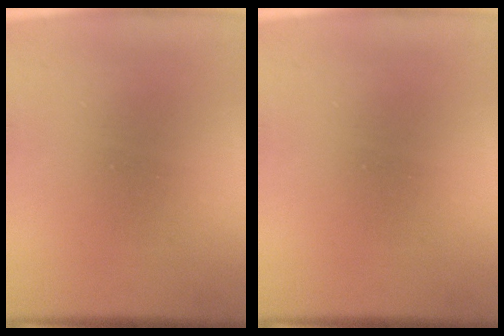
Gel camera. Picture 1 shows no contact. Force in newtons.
{"total": 0.0}